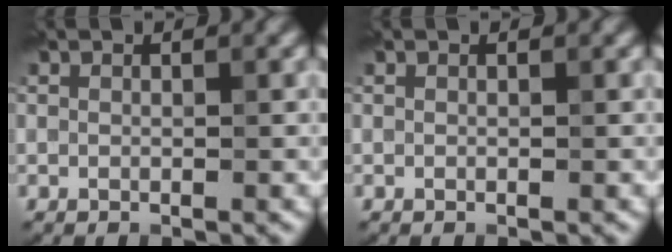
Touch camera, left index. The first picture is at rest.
{"total": 0.0}